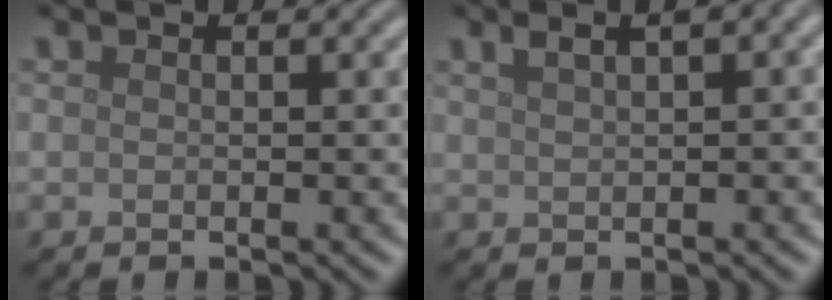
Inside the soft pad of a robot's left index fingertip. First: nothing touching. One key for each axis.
{"total": 5.0, "fx": 2.6, "fy": 2.0, "fz": 3.8, "tx": -0.053, "ty": 0.024, "tz": 0.035}